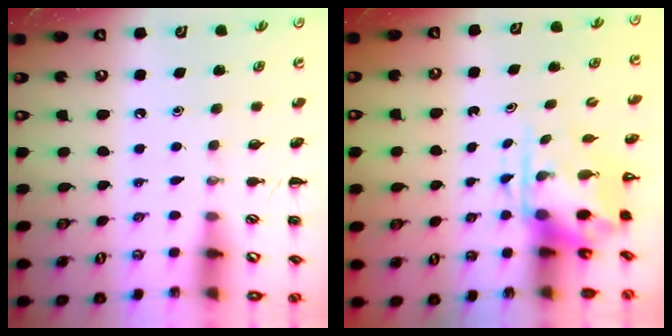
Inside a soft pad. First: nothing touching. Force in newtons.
{"total": 3.9, "press": 3.8, "slide": 0.9}